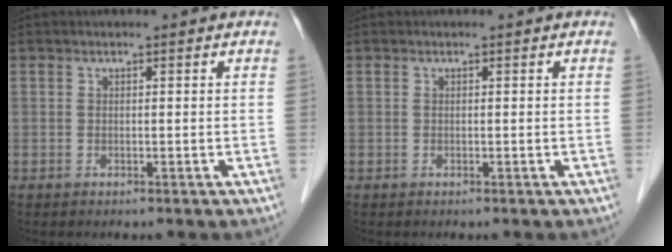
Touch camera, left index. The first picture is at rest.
{"total": 0.0}